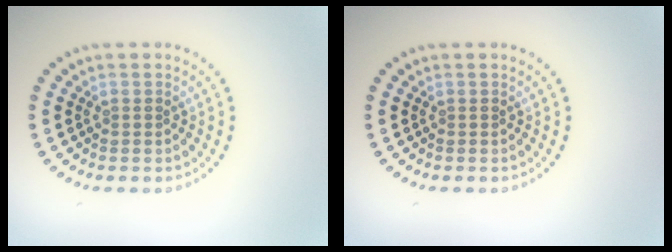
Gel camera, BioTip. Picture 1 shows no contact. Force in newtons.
{"total": 0.0}